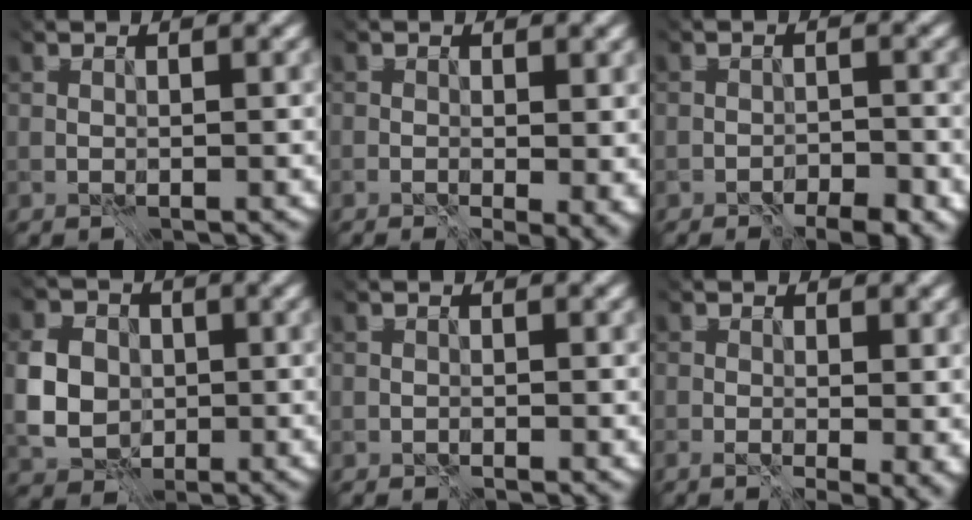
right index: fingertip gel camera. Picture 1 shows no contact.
{"total": 3.9, "force": [0.8, 2.0, 3.3], "torque": [-0.022, 0.002, 0.005]}
{"total": 4.9, "force": [-4.8, 0.5, 0.7], "torque": [0.018, -0.004, -0.069]}
{"total": 7.2, "force": [-2.3, 5.9, 3.4], "torque": [-0.098, 0.024, -0.022]}
{"total": 1.0, "force": [-0.8, -0.5, -0.3], "torque": [0.010, -0.004, -0.024]}
{"total": 5.3, "force": [1.0, 2.6, 4.5], "torque": [-0.040, 0.008, 0.011]}